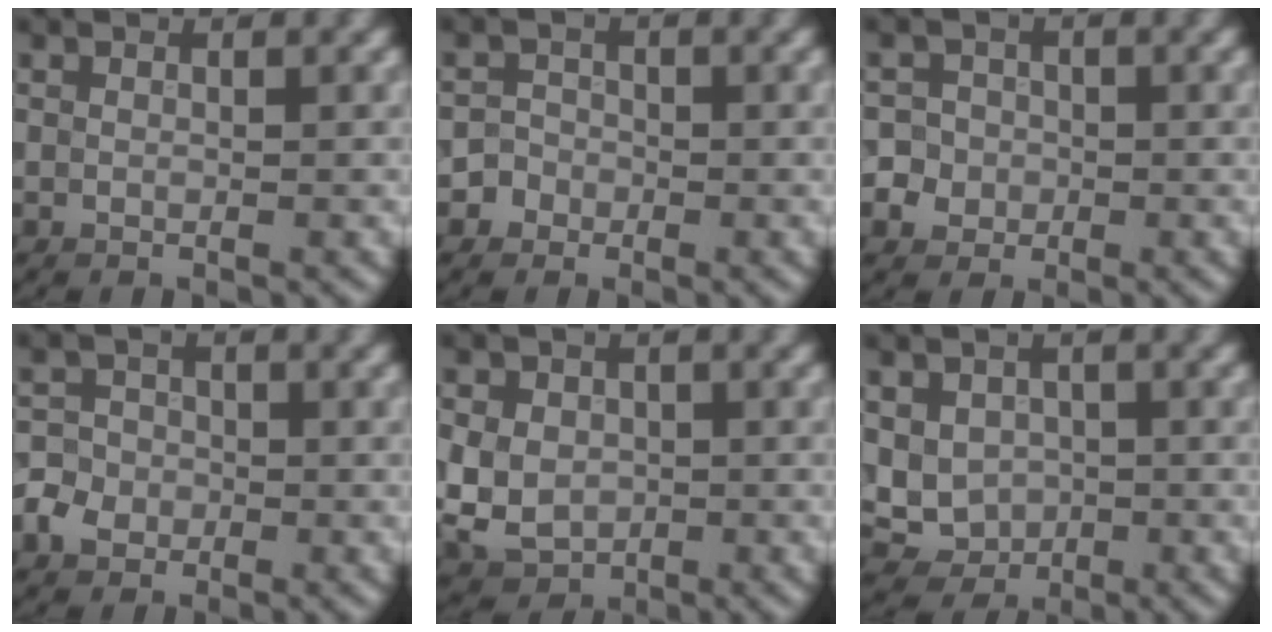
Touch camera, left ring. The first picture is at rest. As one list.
[{"total": 1.6, "force": [-0.7, 1.5, 0.0], "torque": [0.022, 0.006, -0.016]}, {"total": 4.6, "force": [-0.9, 4.4, 1.1], "torque": [0.002, 0.018, -0.032]}, {"total": 2.8, "force": [-1.0, 2.4, 0.9], "torque": [-0.009, 0.001, -0.025]}, {"total": 6.0, "force": [-0.6, 5.0, 3.4], "torque": [-0.061, 0.001, -0.027]}, {"total": 4.4, "force": [0.0, 3.9, 2.0], "torque": [-0.023, -0.001, -0.006]}]